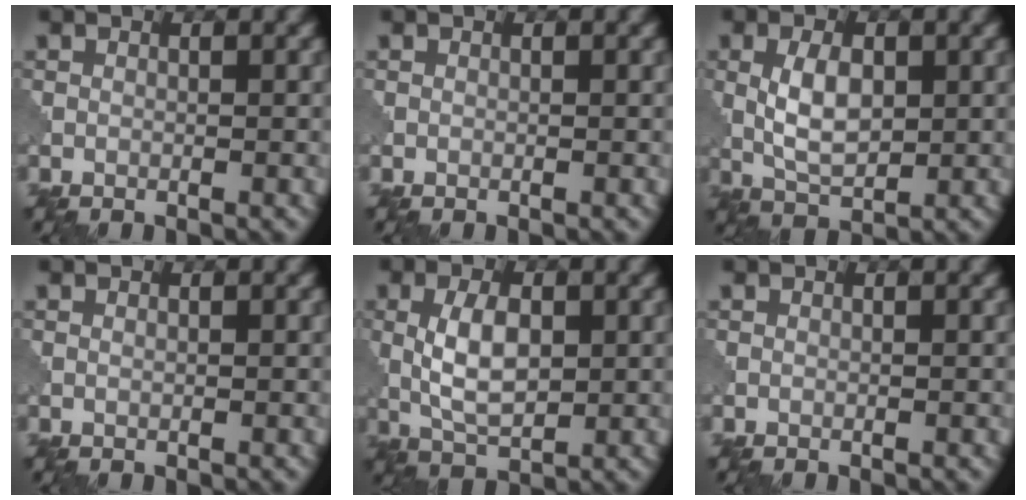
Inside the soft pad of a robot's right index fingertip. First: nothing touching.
{"total": 0.0}
{"total": 4.4, "force": [0.3, 2.3, 3.7], "torque": [-0.080, 0.003, 0.010]}
{"total": 0.0}
{"total": 4.8, "force": [0.3, 2.4, 4.2], "torque": [-0.089, 0.002, 0.008]}
{"total": 0.0}